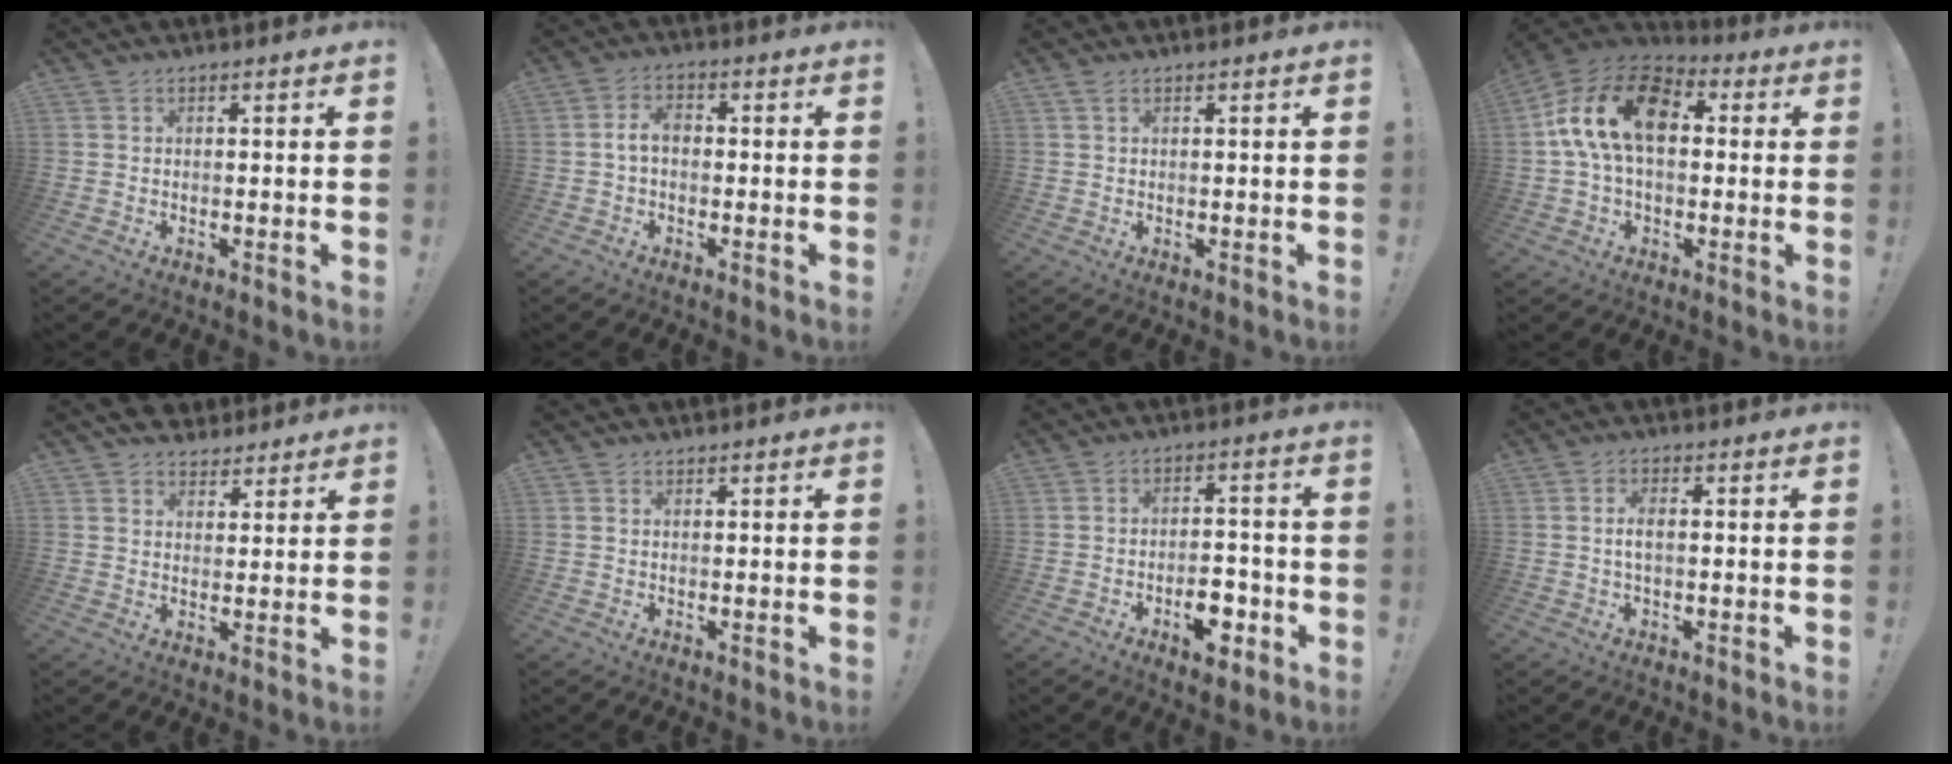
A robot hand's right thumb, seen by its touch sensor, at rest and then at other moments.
{"total": 4.6, "force": [-0.3, 2.8, 3.7], "torque": [-0.060, 0.012, -0.006]}
{"total": 1.6, "force": [0.9, 0.8, 1.0], "torque": [-0.015, -0.002, 0.016]}
{"total": 17.7, "force": [3.7, 10.9, 13.4], "torque": [-0.248, 0.012, 0.062]}
{"total": 5.1, "force": [3.9, 3.2, 0.5], "torque": [-0.007, -0.027, 0.074]}
{"total": 0.8, "force": [0.7, 0.2, 0.0], "torque": [0.005, -0.002, 0.014]}
{"total": 11.8, "force": [-5.8, 6.6, 7.8], "torque": [-0.097, 0.054, -0.089]}
{"total": 3.4, "force": [0.0, 1.3, 3.2], "torque": [-0.059, 0.007, 0.000]}